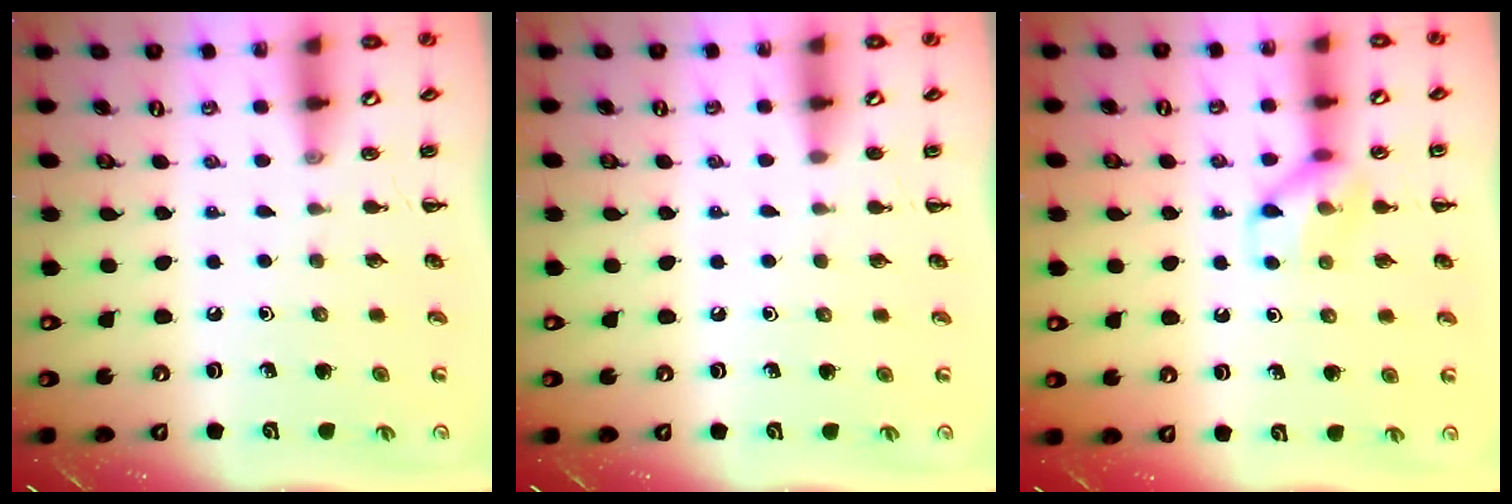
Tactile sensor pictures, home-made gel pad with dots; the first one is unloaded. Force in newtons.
{"total": 1.9, "press": 1.9, "slide": 0.4}
{"total": 9.6, "press": 9.6, "slide": 0.7}